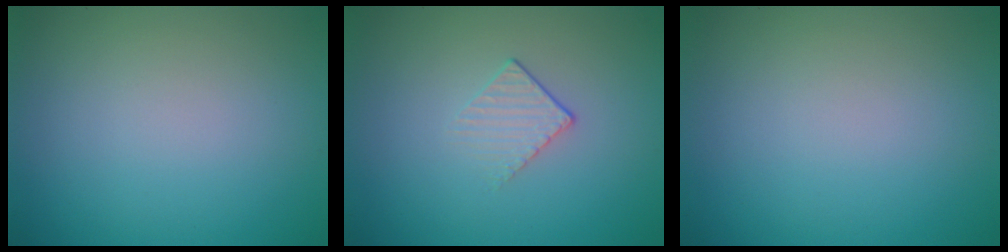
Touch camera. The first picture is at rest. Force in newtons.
{"total": 1.3, "press": 0.7, "slide": 1.1}
{"total": 0.0}